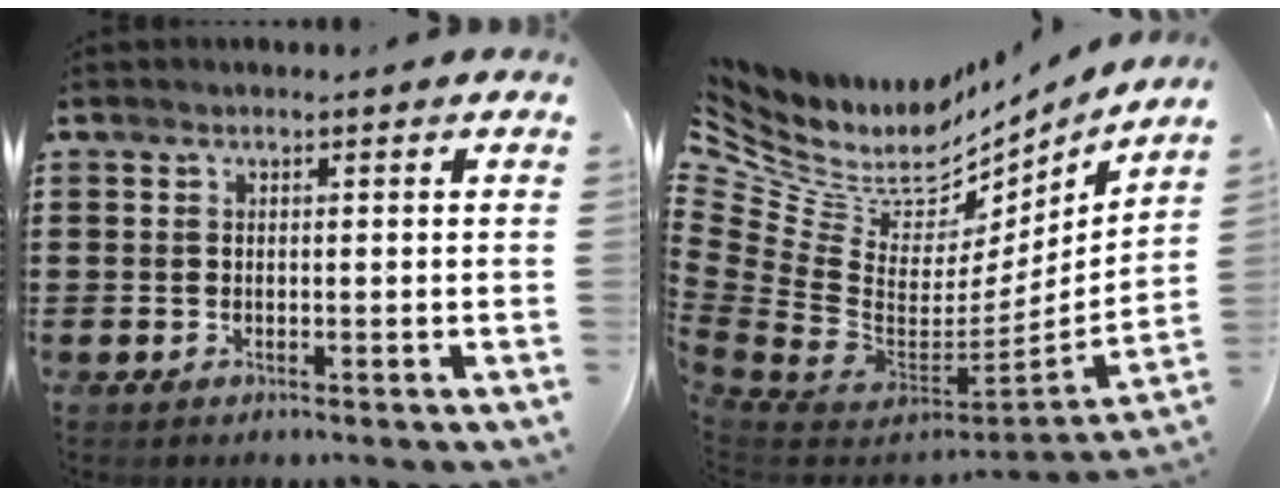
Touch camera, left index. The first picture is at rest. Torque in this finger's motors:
{"motor_torque": [1.70, -0.44, -0.03, 0.01]}